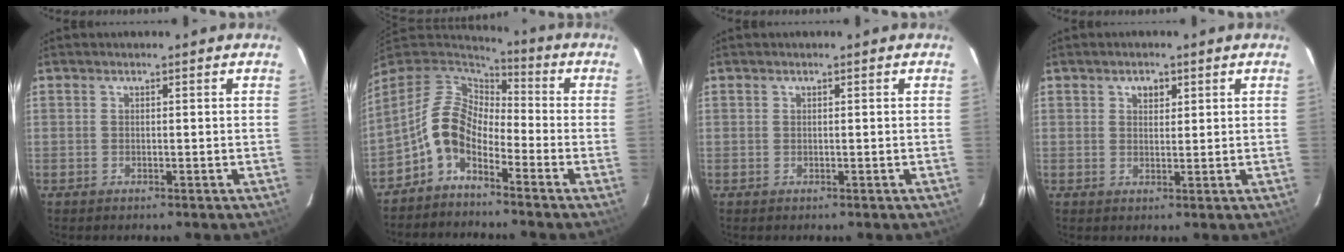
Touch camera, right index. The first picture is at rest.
{"total": 9.2, "force": [-4.5, 5.1, 6.2], "torque": [-0.126, 0.018, -0.102]}
{"total": 0.0}
{"total": 2.1, "force": [1.1, 1.5, 1.0], "torque": [-0.011, 0.007, 0.019]}